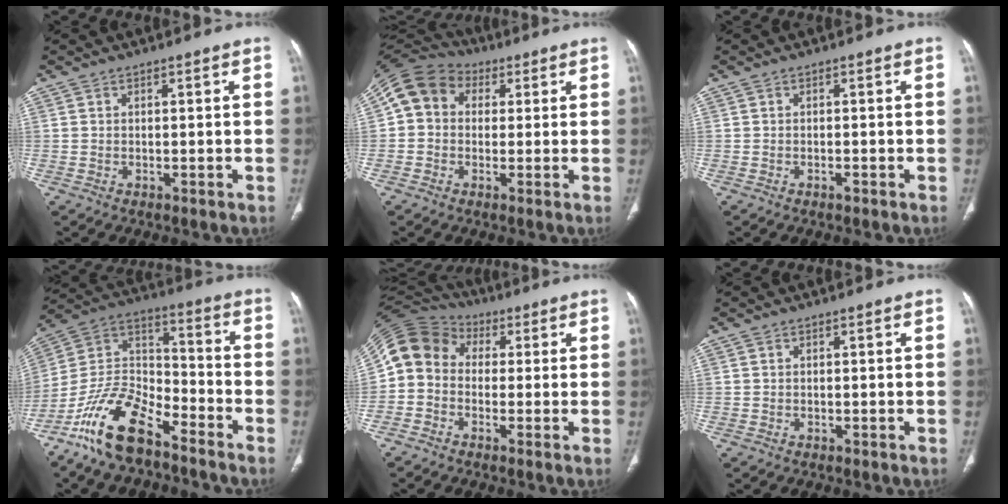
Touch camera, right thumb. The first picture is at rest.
{"total": 9.7, "force": [1.6, 8.3, 4.8], "torque": [-0.077, 0.029, 0.013]}
{"total": 0.8, "force": [-0.5, 0.2, 0.5], "torque": [-0.011, 0.004, -0.007]}
{"total": 15.7, "force": [-11.1, 6.2, 9.1], "torque": [-0.158, 0.076, -0.214]}
{"total": 10.2, "force": [0.0, 8.7, 5.3], "torque": [-0.097, 0.036, -0.021]}
{"total": 0.0}